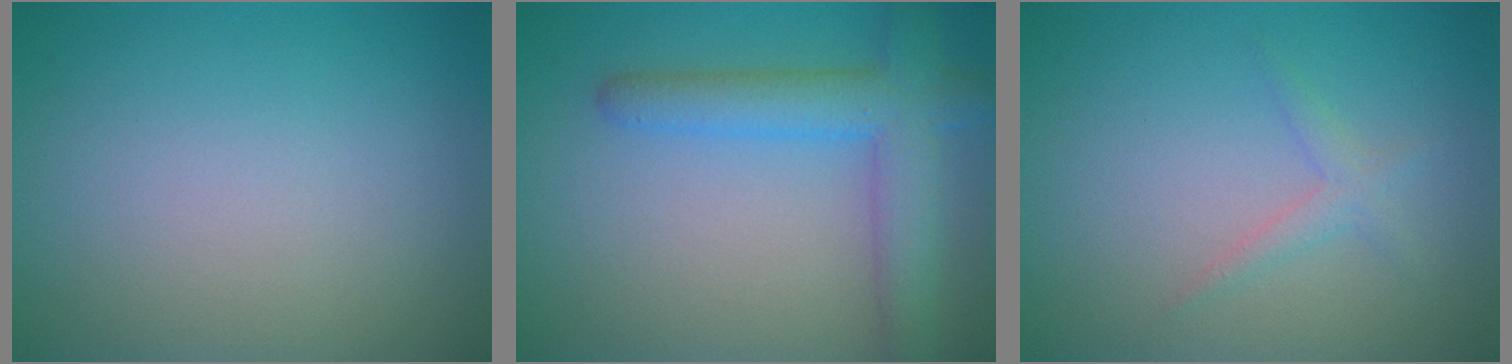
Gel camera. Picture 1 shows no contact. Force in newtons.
{"total": 5.0, "press": 5.0, "slide": 0.2}
{"total": 1.3, "press": 1.3, "slide": 0.2}